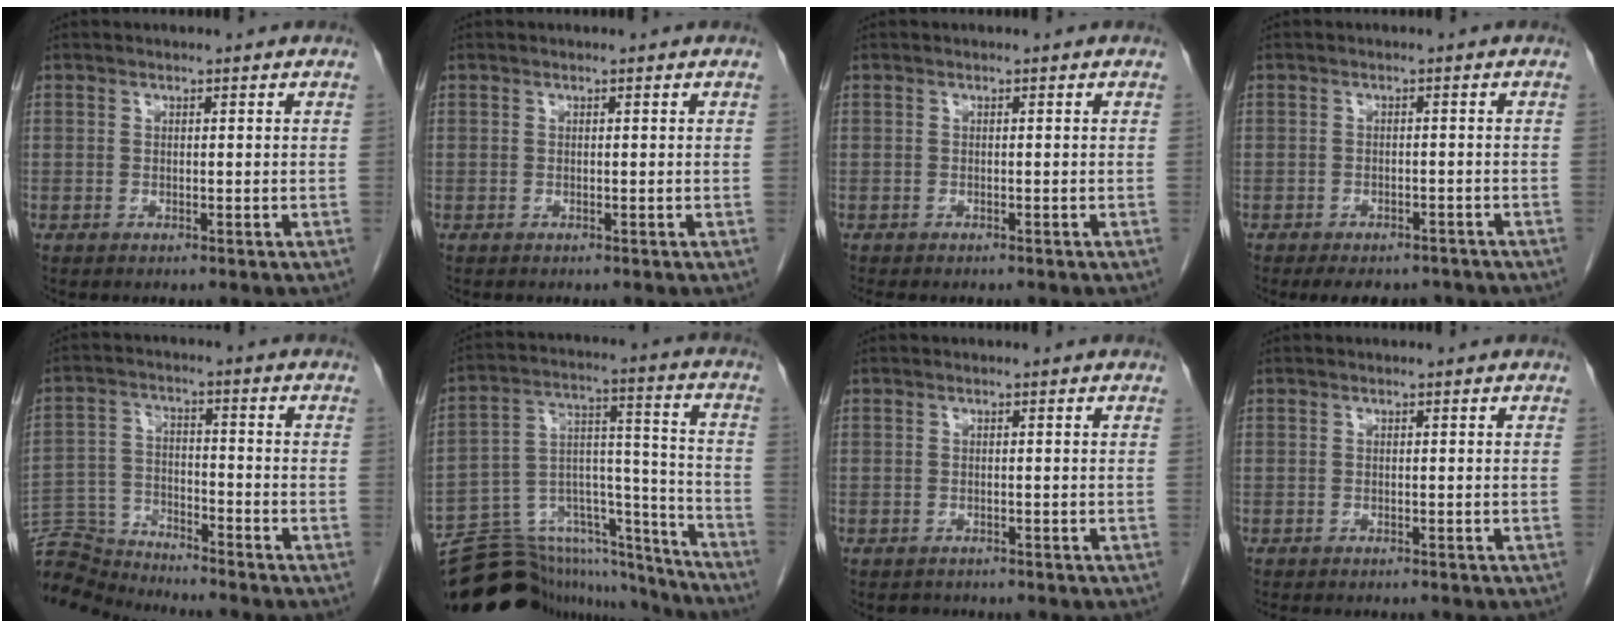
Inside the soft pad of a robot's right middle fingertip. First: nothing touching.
{"total": 0.0}
{"total": 2.8, "force": [-2.4, 0.8, 1.2], "torque": [-0.017, -0.005, -0.027]}
{"total": 7.5, "force": [-6.2, 3.4, 2.6], "torque": [-0.028, 0.001, -0.076]}
{"total": 9.3, "force": [-9.3, -0.6, -0.2], "torque": [-0.001, 0.008, -0.175]}
{"total": 21.7, "force": [-20.1, 6.3, 5.2], "torque": [-0.092, 0.061, -0.301]}
{"total": 1.3, "force": [-1.2, 0.2, 0.2], "torque": [-0.012, -0.007, -0.017]}
{"total": 3.2, "force": [-2.8, 0.8, 1.4], "torque": [-0.021, -0.007, -0.033]}